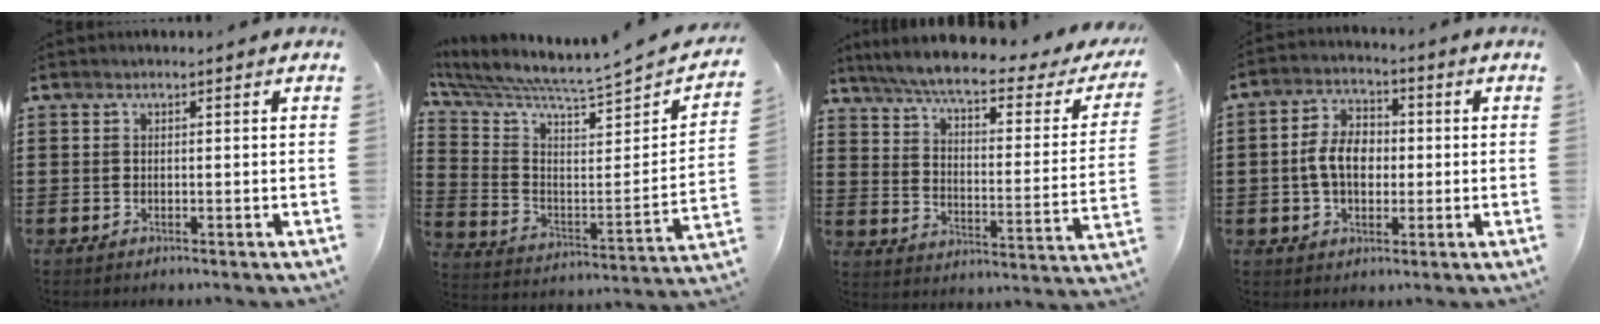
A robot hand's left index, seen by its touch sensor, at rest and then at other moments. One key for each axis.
{"total": 5.0, "fx": 4.6, "fy": -0.7, "fz": 1.8, "tx": -0.064, "ty": -0.063, "tz": 0.067}
{"total": 6.8, "fx": 5.4, "fy": 0.3, "fz": 4.1, "tx": -0.101, "ty": -0.036, "tz": 0.089}
{"total": 6.9, "fx": -0.3, "fy": 4.6, "fz": 5.1, "tx": -0.122, "ty": 0.008, "tz": -0.014}